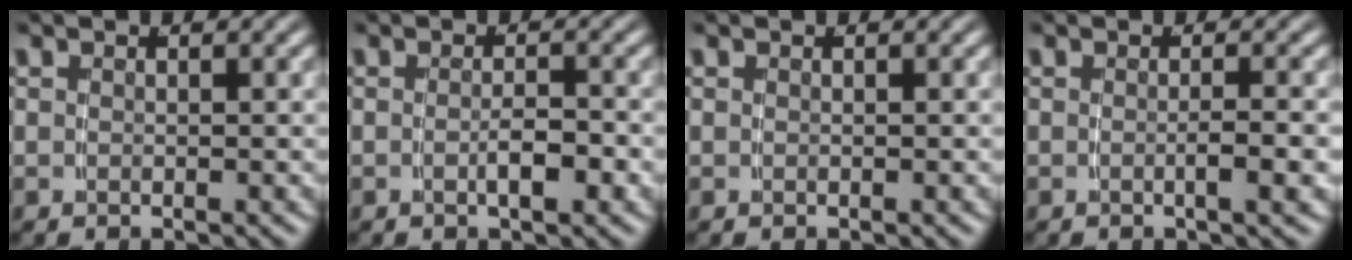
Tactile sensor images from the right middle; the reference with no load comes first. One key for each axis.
{"total": 1.7, "fx": -1.0, "fy": -0.1, "fz": 1.4, "tx": -0.017, "ty": -0.003, "tz": -0.015}
{"total": 0.0}
{"total": 1.3, "fx": -0.6, "fy": -0.4, "fz": 1.0, "tx": -0.015, "ty": 0.000, "tz": -0.011}